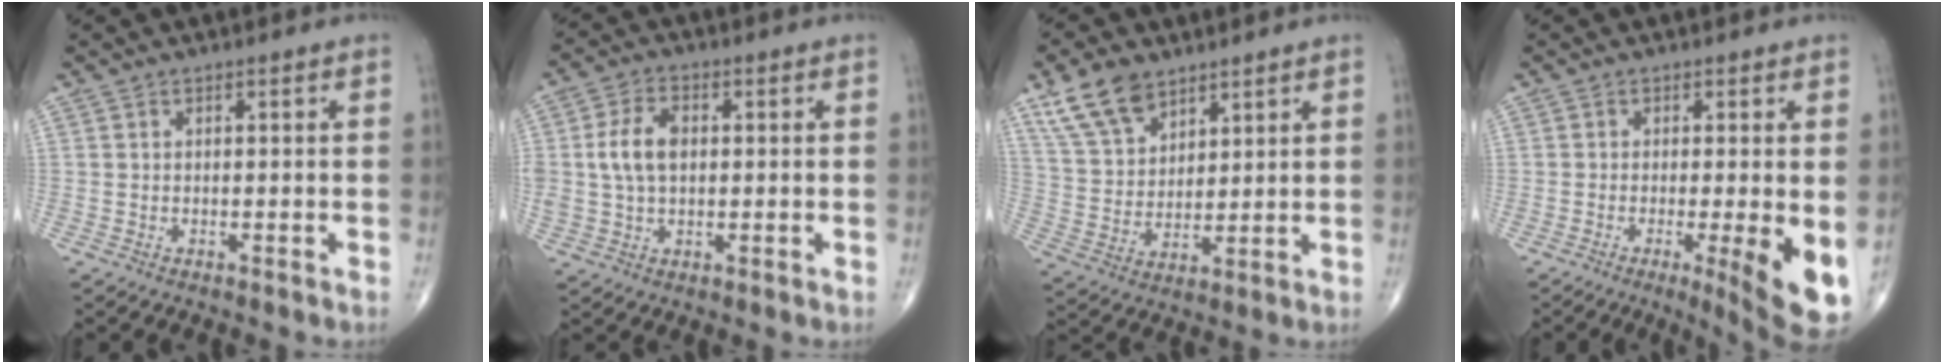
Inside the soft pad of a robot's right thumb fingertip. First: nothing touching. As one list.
[{"total": 7.8, "force": [0.8, 5.0, 5.9], "torque": [-0.110, 0.008, 0.016]}, {"total": 10.9, "force": [7.2, 6.1, 5.3], "torque": [-0.085, -0.027, 0.147]}, {"total": 9.8, "force": [-2.4, 2.1, 9.2], "torque": [-0.128, -0.023, -0.034]}]